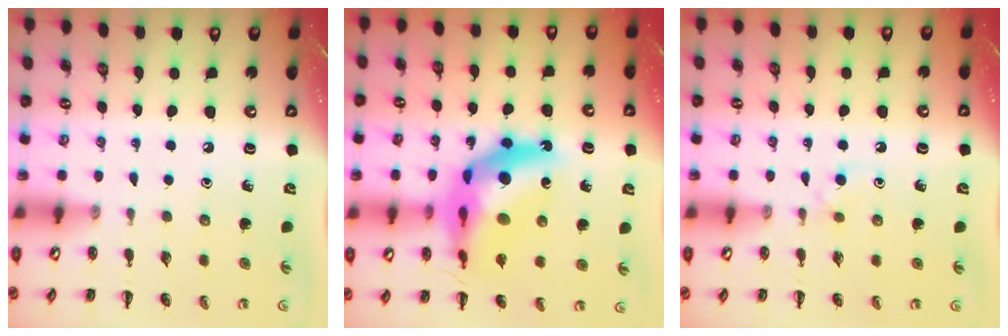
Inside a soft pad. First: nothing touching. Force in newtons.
{"total": 17.5, "press": 16.8, "slide": 4.8}
{"total": 3.9, "press": 3.6, "slide": 1.4}